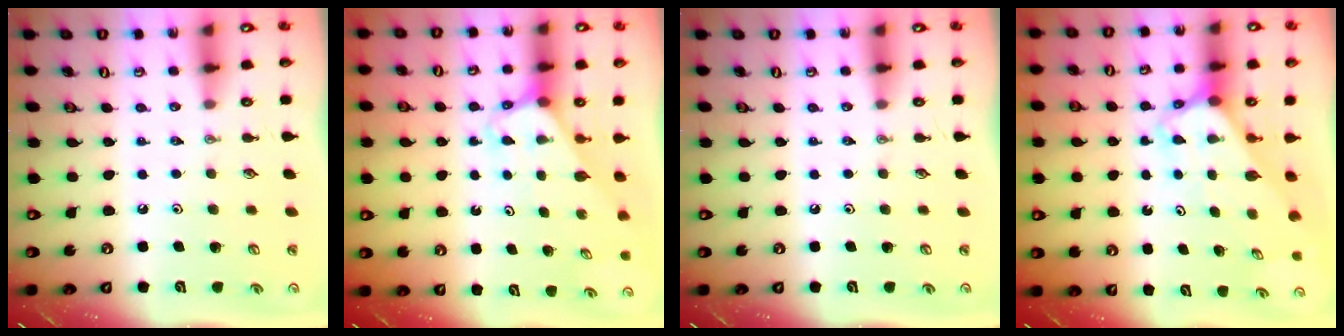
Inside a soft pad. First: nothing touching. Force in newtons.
{"total": 3.2, "press": 3.2, "slide": 0.2}
{"total": 0.0}
{"total": 2.7, "press": 2.7, "slide": 0.1}